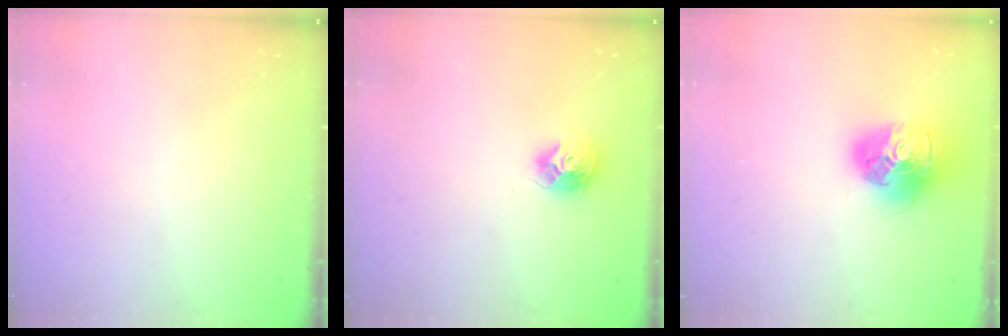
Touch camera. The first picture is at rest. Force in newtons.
{"total": 9.3, "press": 9.3, "slide": 0.3}
{"total": 18.4, "press": 18.3, "slide": 1.8}